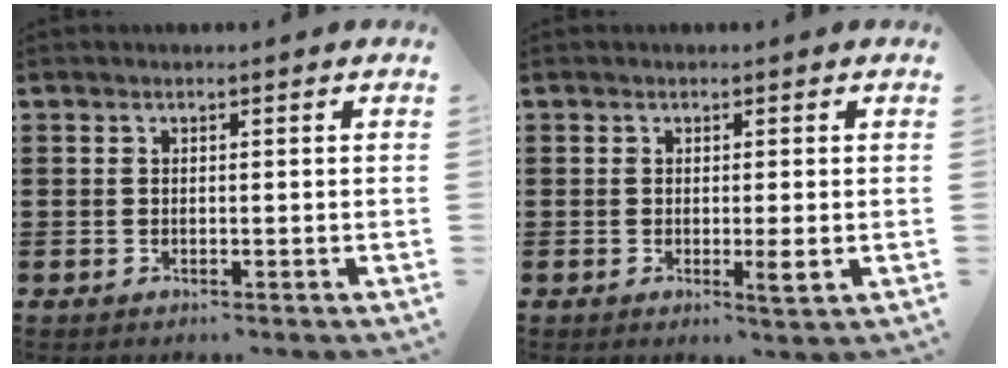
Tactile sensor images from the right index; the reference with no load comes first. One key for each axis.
{"total": 2.4, "fx": -0.4, "fy": 0.2, "fz": 2.3, "tx": -0.041, "ty": -0.006, "tz": -0.007}